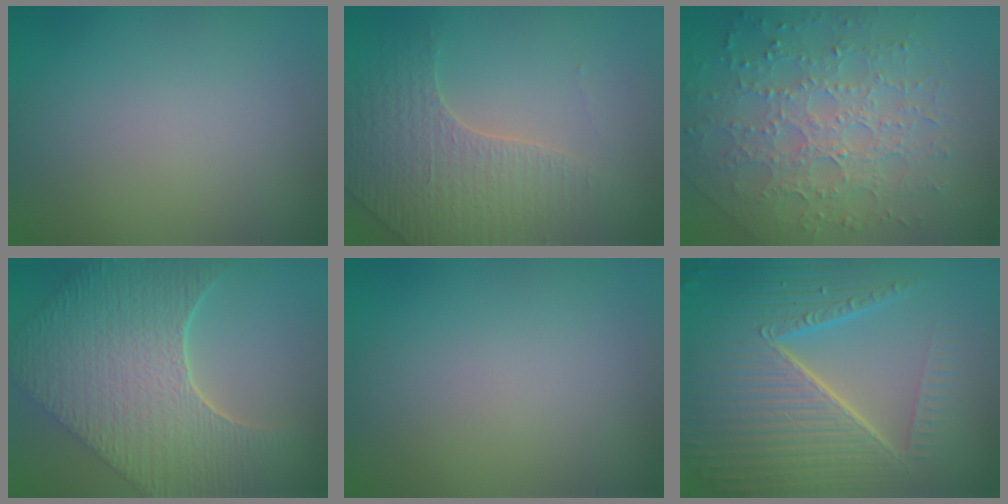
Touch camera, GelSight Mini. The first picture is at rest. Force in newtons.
{"total": 3.3, "press": 3.2, "slide": 0.9}
{"total": 7.5, "press": 5.4, "slide": 5.2}
{"total": 9.8, "press": 7.2, "slide": 6.6}
{"total": 0.0}
{"total": 10.5, "press": 6.5, "slide": 8.2}